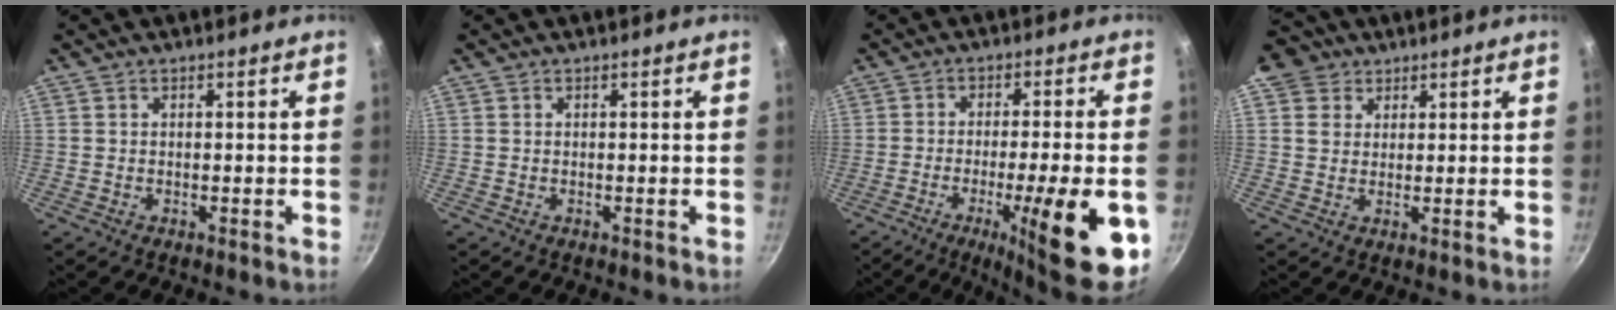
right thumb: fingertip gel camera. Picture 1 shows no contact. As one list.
[{"total": 0.0}, {"total": 17.7, "force": [-6.1, 3.4, 16.3], "torque": [-0.216, 0.015, -0.084]}, {"total": 6.0, "force": [2.9, 5.0, 1.7], "torque": [0.003, 0.003, 0.041]}]